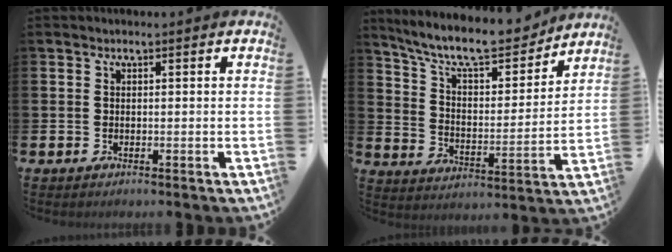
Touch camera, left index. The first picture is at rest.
{"total": 10.5, "force": [9.5, 2.5, 3.8], "torque": [-0.103, -0.068, 0.162]}